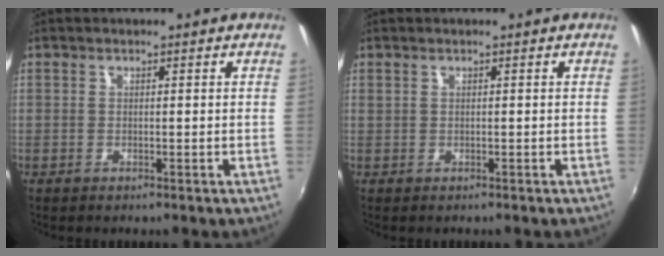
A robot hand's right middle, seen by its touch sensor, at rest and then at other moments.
{"total": 0.0}